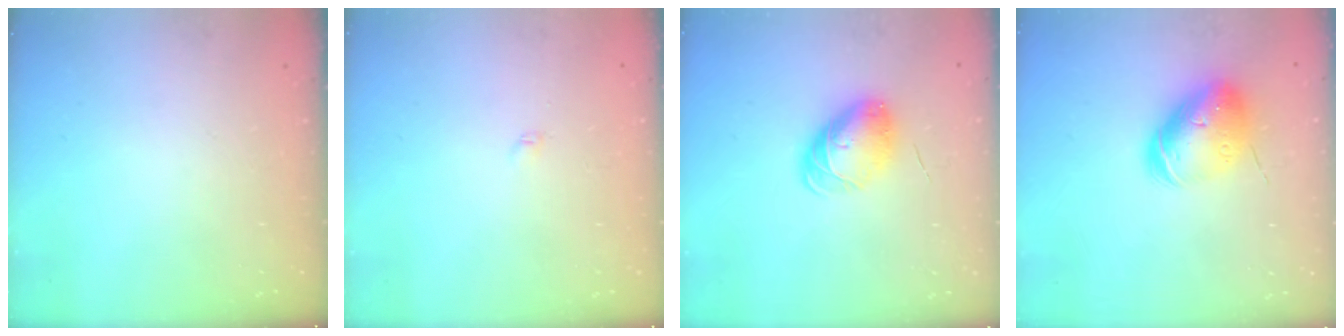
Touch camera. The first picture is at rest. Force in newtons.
{"total": 2.1, "press": 2.0, "slide": 0.3}
{"total": 7.4, "press": 7.4, "slide": 0.9}
{"total": 12.9, "press": 12.8, "slide": 2.0}